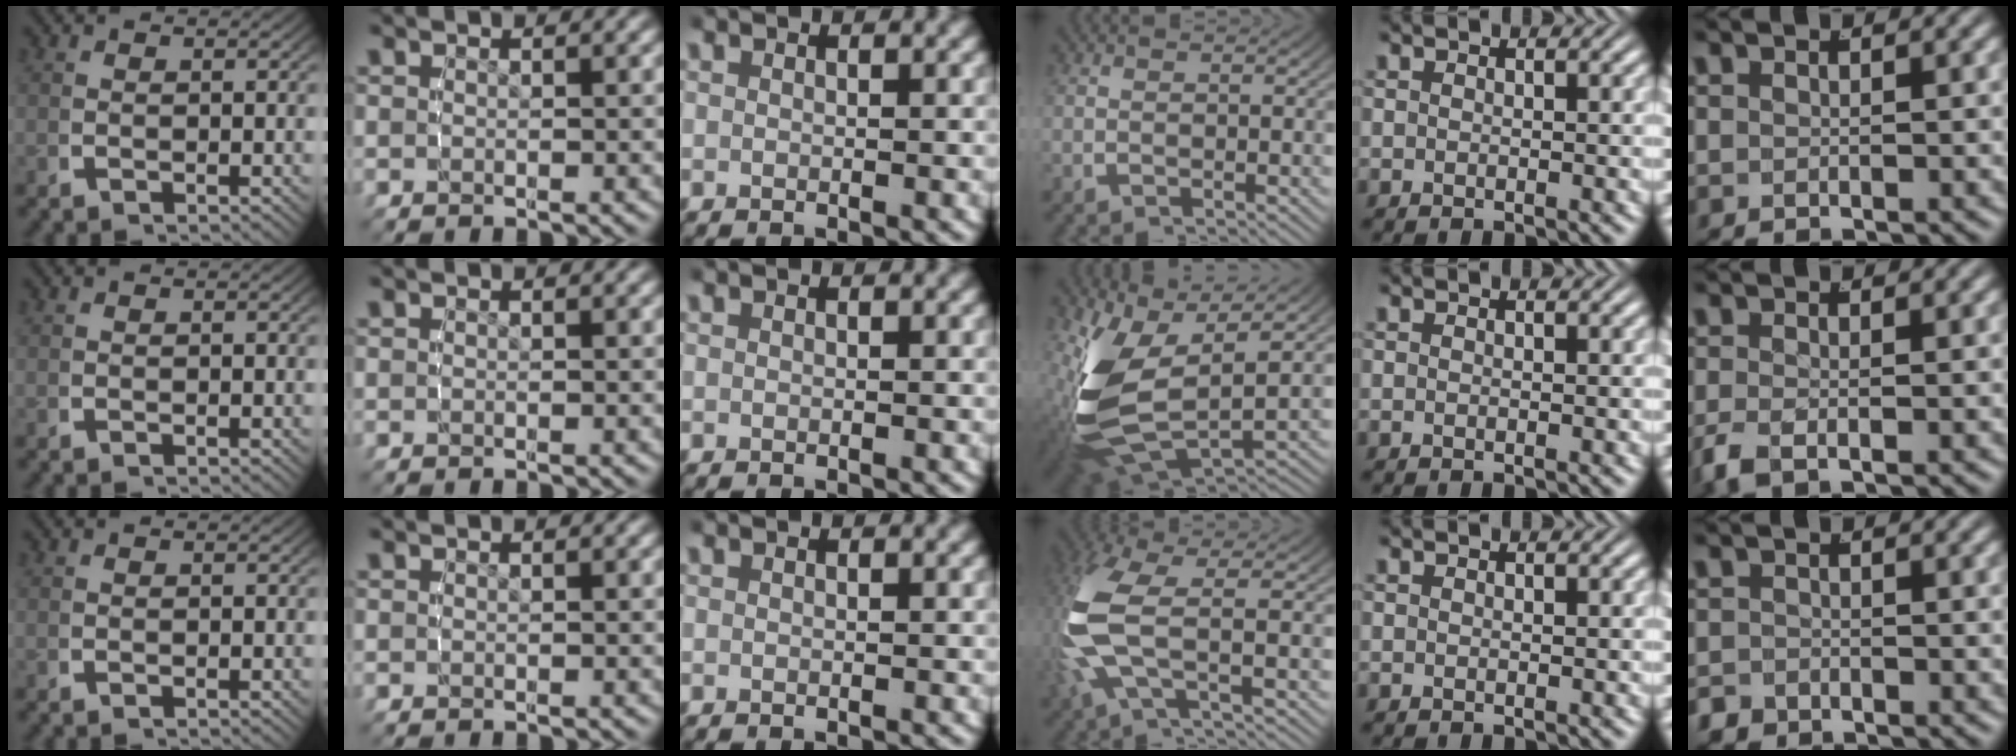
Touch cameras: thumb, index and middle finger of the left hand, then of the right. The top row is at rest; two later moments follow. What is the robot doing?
{"motion": "lift_and_place", "object": "glasses"}